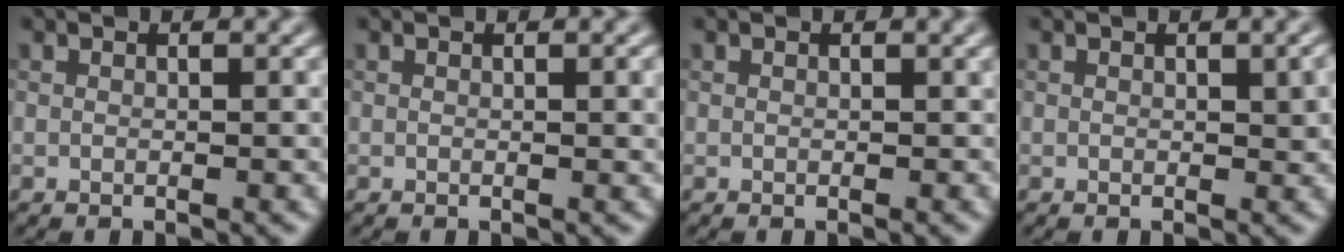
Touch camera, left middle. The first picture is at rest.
{"total": 1.2, "force": [0.2, 0.3, 1.1], "torque": [-0.014, 0.000, 0.002]}
{"total": 0.0}
{"total": 1.2, "force": [0.3, 0.5, 1.1], "torque": [-0.013, -0.001, 0.004]}